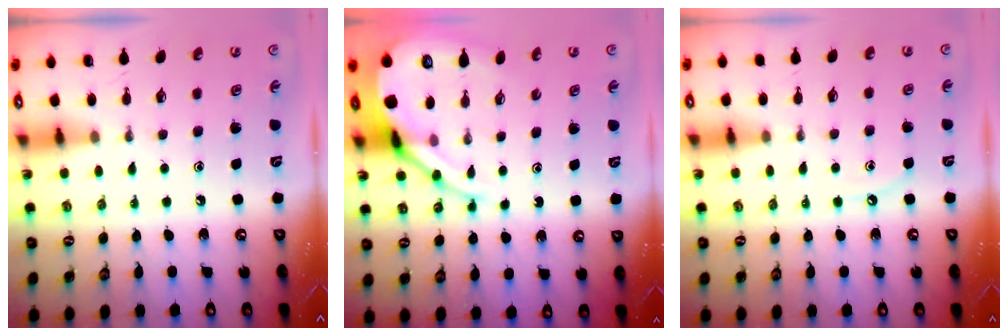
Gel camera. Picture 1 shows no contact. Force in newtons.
{"total": 9.9, "press": 9.8, "slide": 0.9}
{"total": 4.0, "press": 3.9, "slide": 0.5}